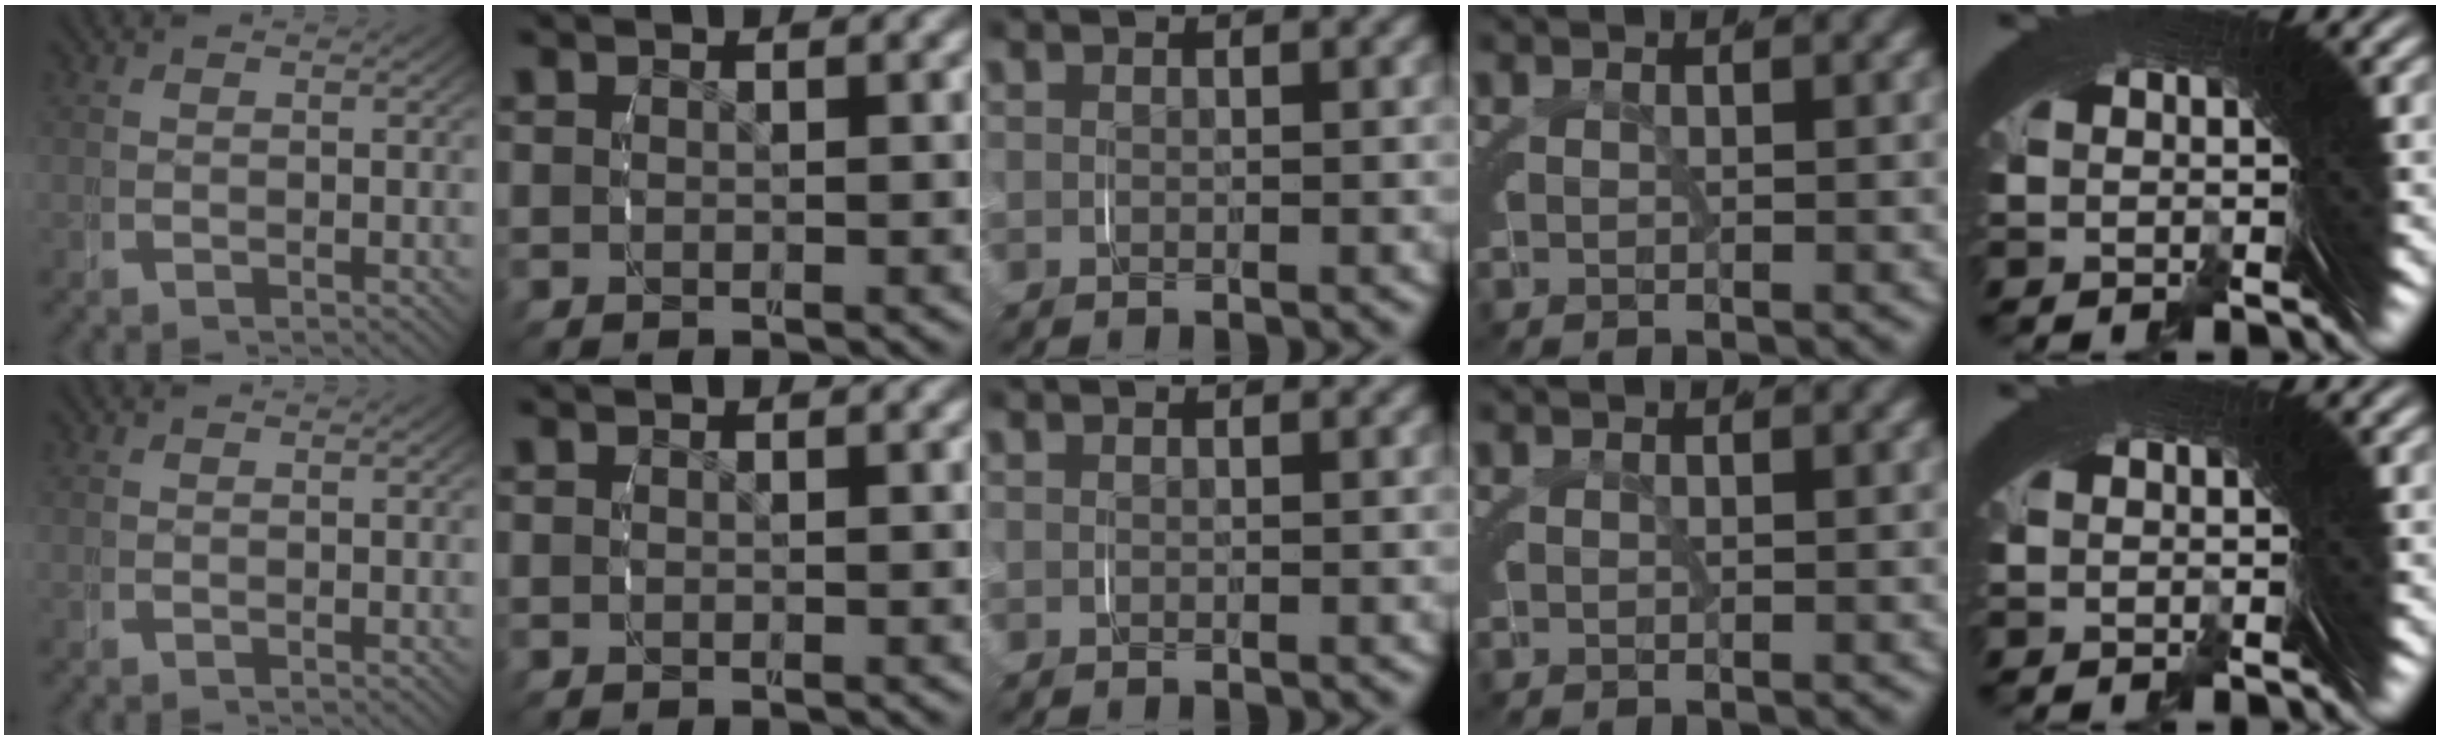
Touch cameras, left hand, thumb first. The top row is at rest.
{}